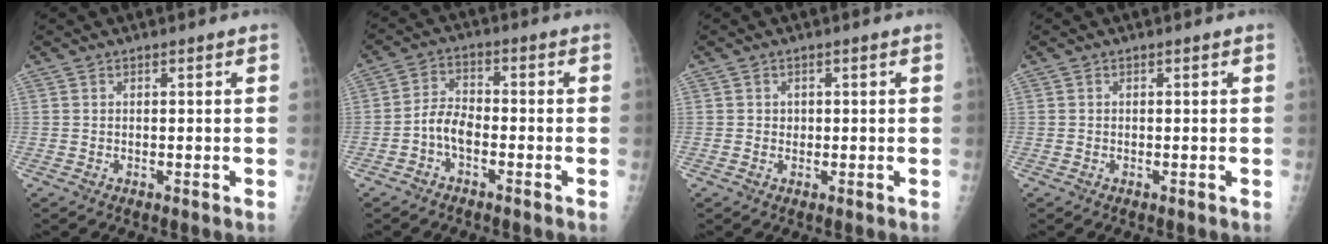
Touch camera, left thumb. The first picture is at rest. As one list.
[{"total": 5.1, "force": [-2.3, 2.8, 3.5], "torque": [-0.058, 0.025, -0.052]}, {"total": 1.0, "force": [0.0, 1.0, 0.3], "torque": [0.006, 0.002, -0.001]}, {"total": 0.0}]